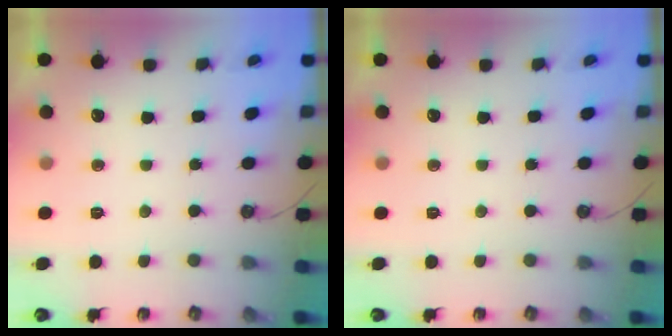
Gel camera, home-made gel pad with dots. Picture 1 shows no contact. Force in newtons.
{"total": 0.0}